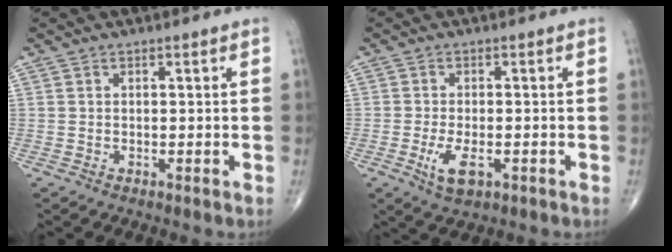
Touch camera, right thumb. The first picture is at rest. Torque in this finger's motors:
{"motor_torque": [-0.54, 0.25, 0.19, 0.30, 0.10]}